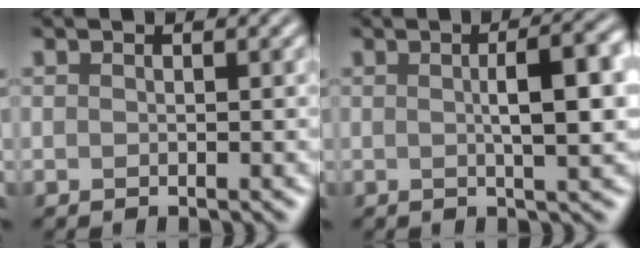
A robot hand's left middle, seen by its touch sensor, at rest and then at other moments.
{"total": 6.2, "force": [0.7, 1.5, 6.0], "torque": [-0.075, 0.014, 0.008]}